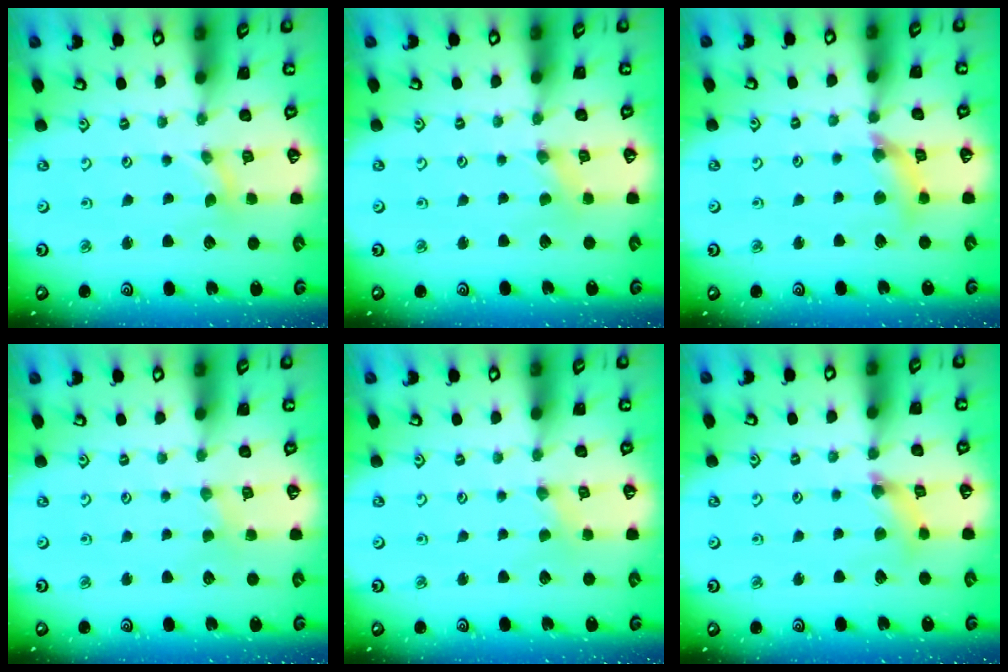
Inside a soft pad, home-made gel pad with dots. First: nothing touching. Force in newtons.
{"total": 0.0}
{"total": 8.9, "press": 8.9, "slide": 1.0}
{"total": 1.3, "press": 1.2, "slide": 0.3}
{"total": 0.7, "press": 0.7, "slide": 0.2}
{"total": 4.9, "press": 4.8, "slide": 0.6}